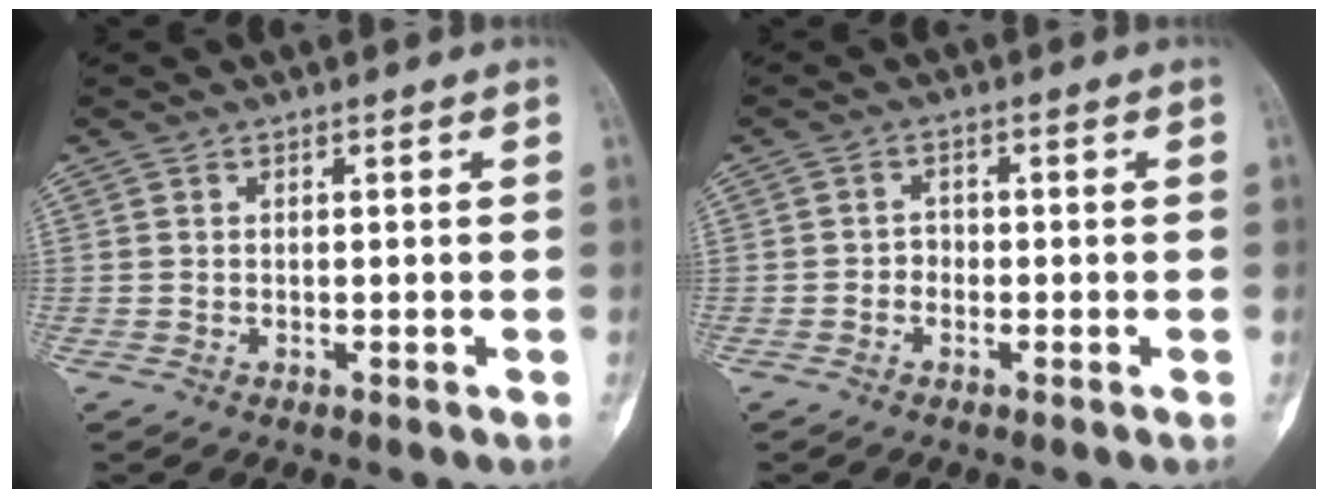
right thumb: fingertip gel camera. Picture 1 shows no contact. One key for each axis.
{"total": 1.7, "fx": -0.7, "fy": 1.4, "fz": 0.7, "tx": 0.001, "ty": 0.008, "tz": -0.019}